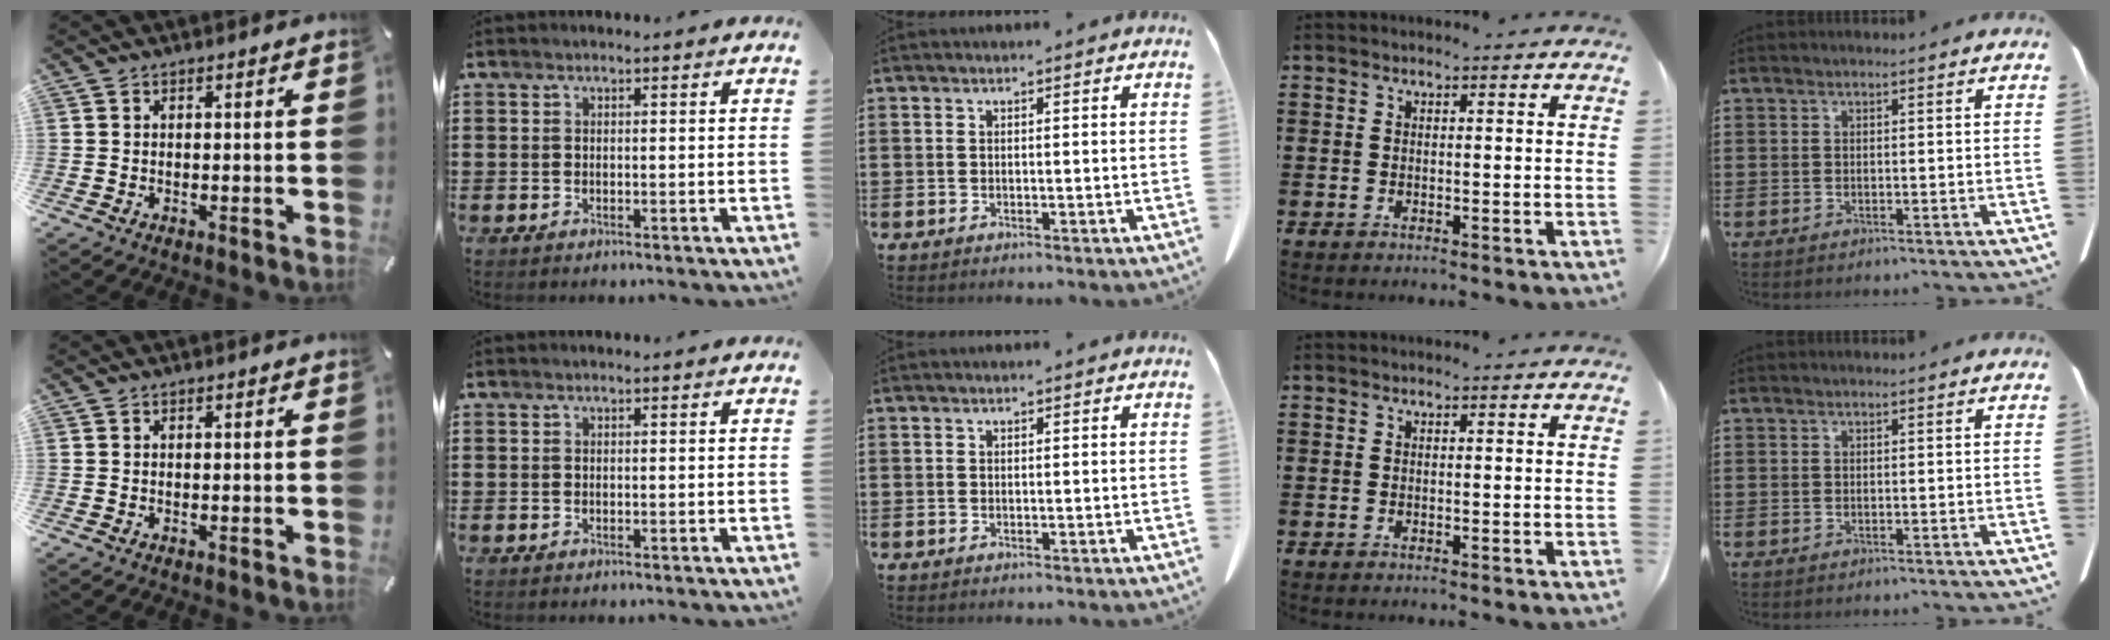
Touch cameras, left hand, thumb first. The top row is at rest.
{}